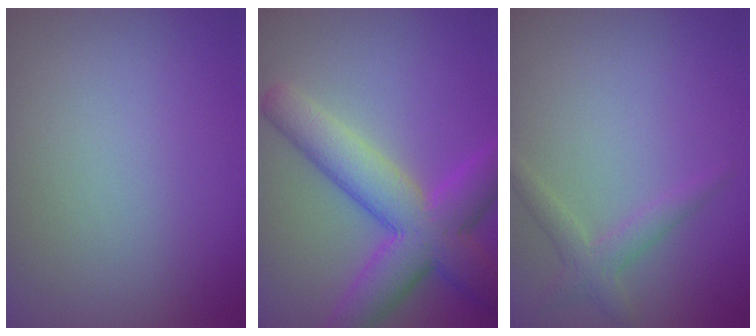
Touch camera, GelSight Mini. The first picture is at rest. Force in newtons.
{"total": 8.5, "press": 8.5, "slide": 0.2}
{"total": 1.9, "press": 1.9, "slide": 0.0}